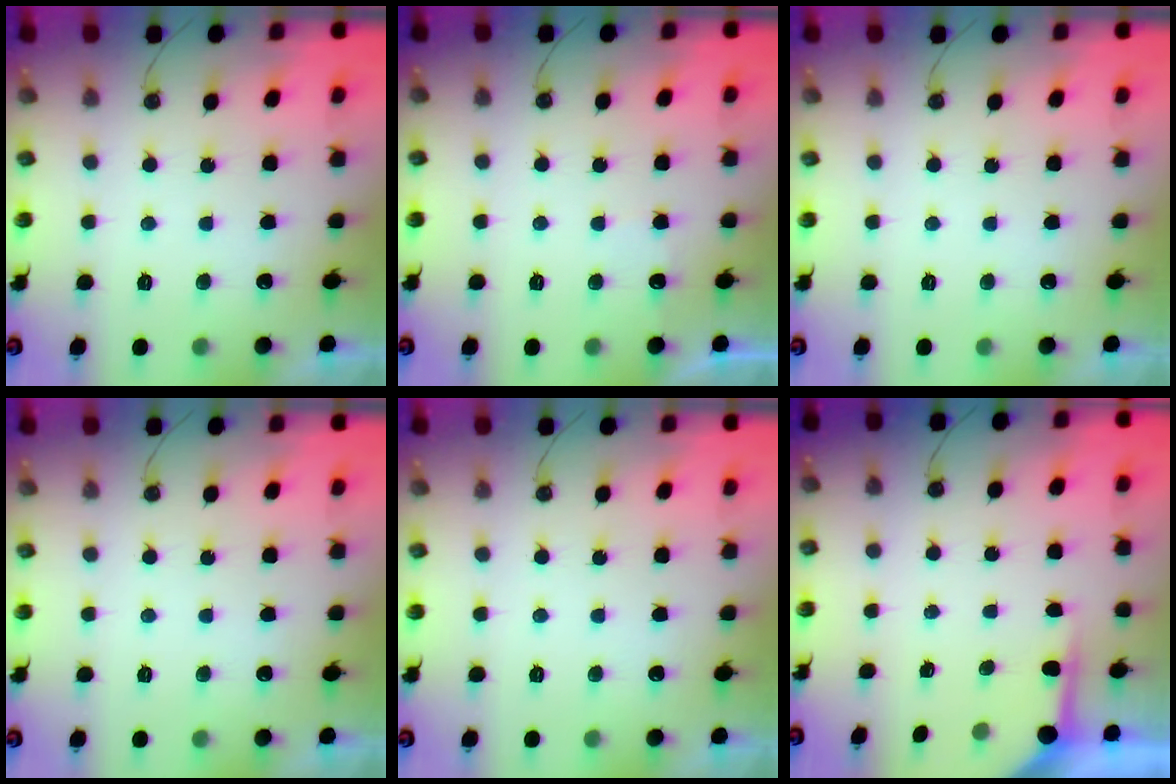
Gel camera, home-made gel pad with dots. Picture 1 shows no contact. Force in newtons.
{"total": 2.5, "press": 2.5, "slide": 0.5}
{"total": 0.0}
{"total": 0.0}
{"total": 0.0}
{"total": 5.2, "press": 5.2, "slide": 0.4}